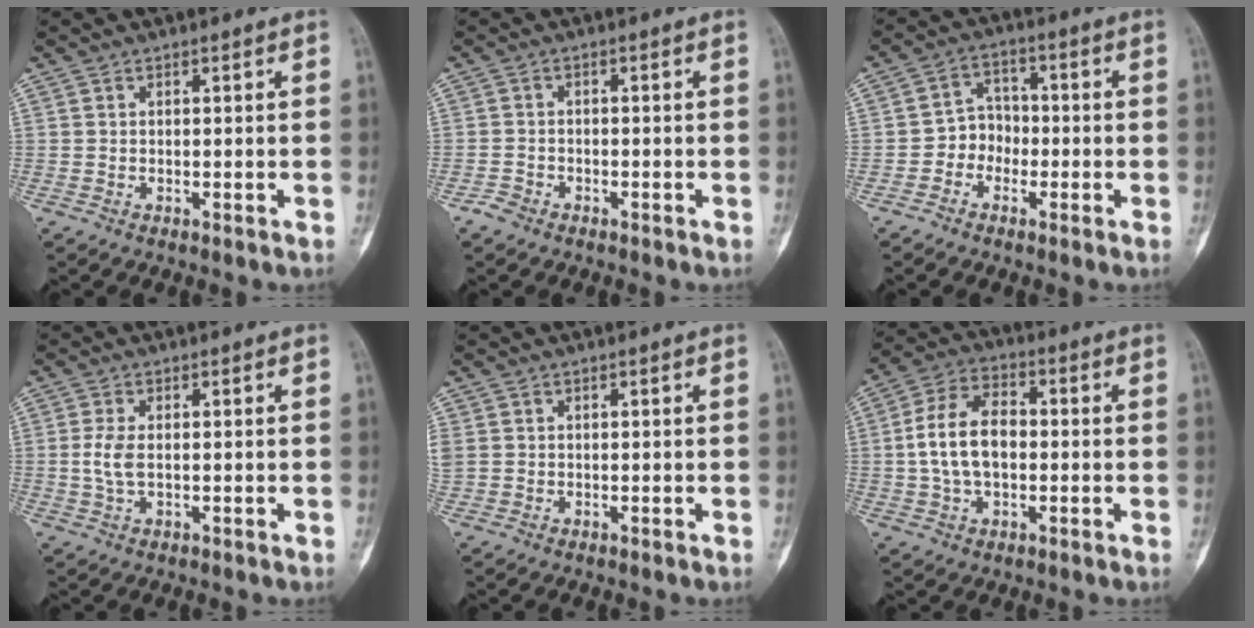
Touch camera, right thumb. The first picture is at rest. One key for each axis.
{"total": 2.1, "fx": -1.5, "fy": 1.3, "fz": 0.6, "tx": -0.016, "ty": 0.006, "tz": -0.029}
{"total": 5.3, "fx": -2.0, "fy": 4.5, "fz": 1.9, "tx": 0.003, "ty": 0.024, "tz": -0.049}
{"total": 3.6, "fx": 0.0, "fy": 1.8, "fz": 3.1, "tx": -0.069, "ty": 0.002, "tz": -0.002}
{"total": 2.7, "fx": 0.3, "fy": 2.3, "fz": 1.3, "tx": -0.039, "ty": 0.011, "tz": 0.012}
{"total": 11.6, "fx": -0.4, "fy": 7.3, "fz": 9.0, "tx": -0.162, "ty": 0.025, "tz": -0.015}